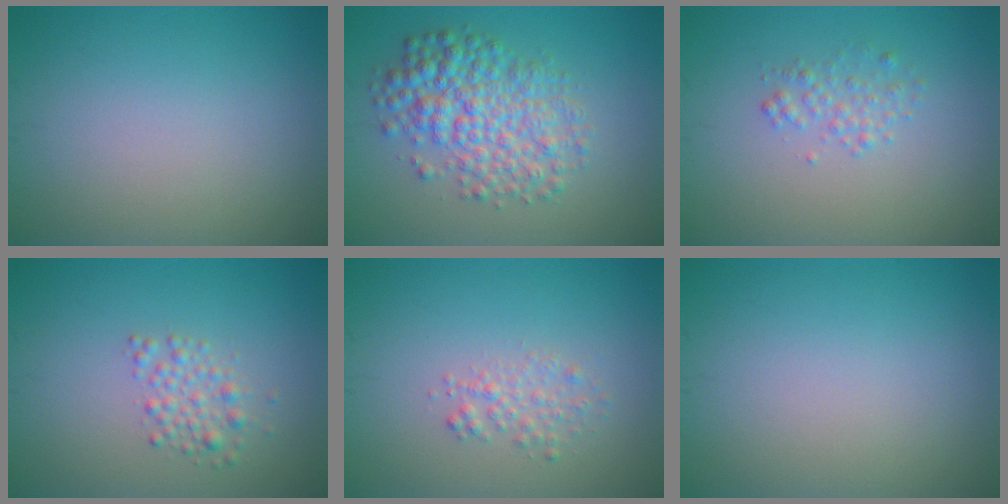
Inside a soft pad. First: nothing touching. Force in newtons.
{"total": 5.9, "press": 5.9, "slide": 0.1}
{"total": 1.5, "press": 1.5, "slide": 0.0}
{"total": 2.0, "press": 2.0, "slide": 0.1}
{"total": 1.6, "press": 1.6, "slide": 0.1}
{"total": 0.0}